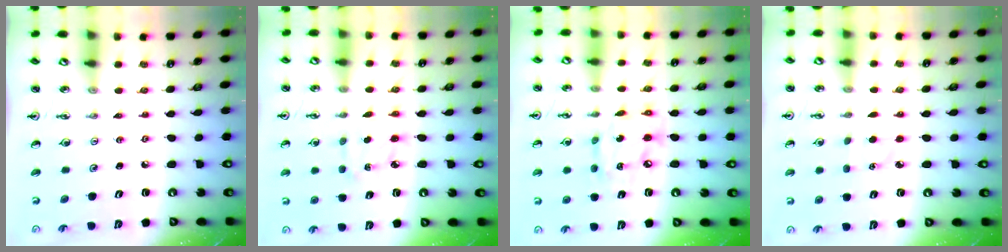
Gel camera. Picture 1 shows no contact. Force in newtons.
{"total": 2.8, "press": 2.8, "slide": 0.4}
{"total": 11.4, "press": 11.3, "slide": 1.2}
{"total": 2.9, "press": 2.8, "slide": 0.5}